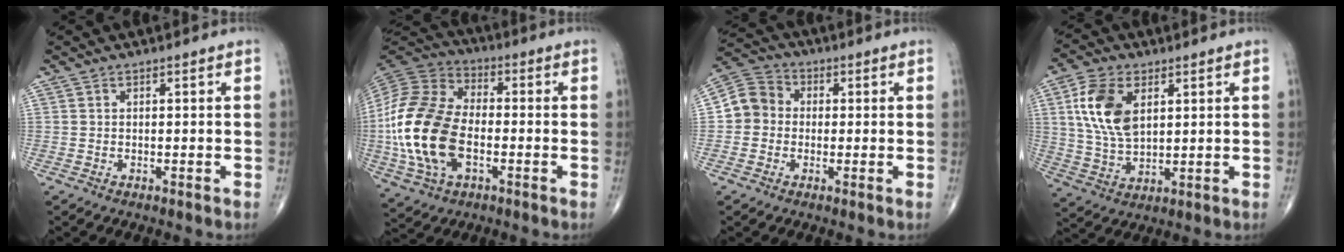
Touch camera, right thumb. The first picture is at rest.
{"total": 21.1, "force": [-3.4, 12.8, 16.5], "torque": [-0.343, 0.010, -0.065]}
{"total": 7.2, "force": [-0.3, 6.6, 2.8], "torque": [-0.035, 0.024, -0.020]}
{"total": 11.8, "force": [3.6, 6.9, 8.9], "torque": [-0.170, -0.010, 0.072]}